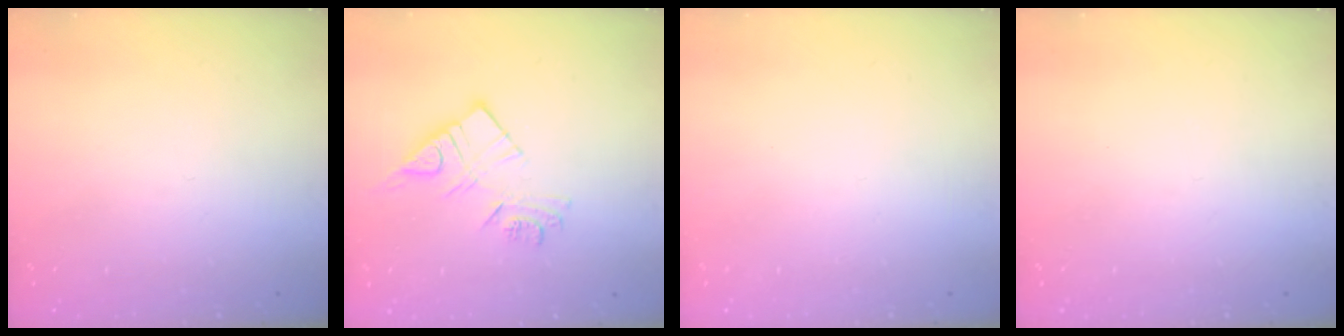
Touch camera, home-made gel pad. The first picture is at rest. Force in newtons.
{"total": 10.8, "press": 10.7, "slide": 0.9}
{"total": 1.6, "press": 1.6, "slide": 0.1}
{"total": 0.0}